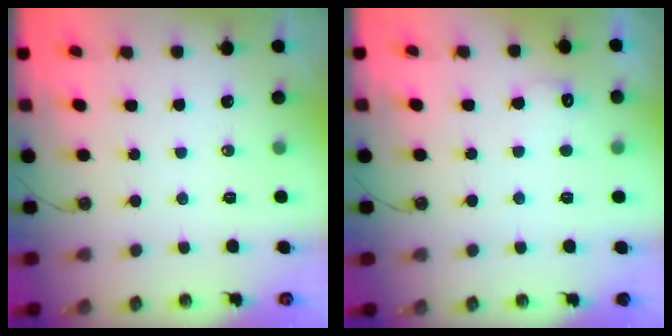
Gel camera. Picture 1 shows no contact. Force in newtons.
{"total": 7.2, "press": 7.2, "slide": 0.2}